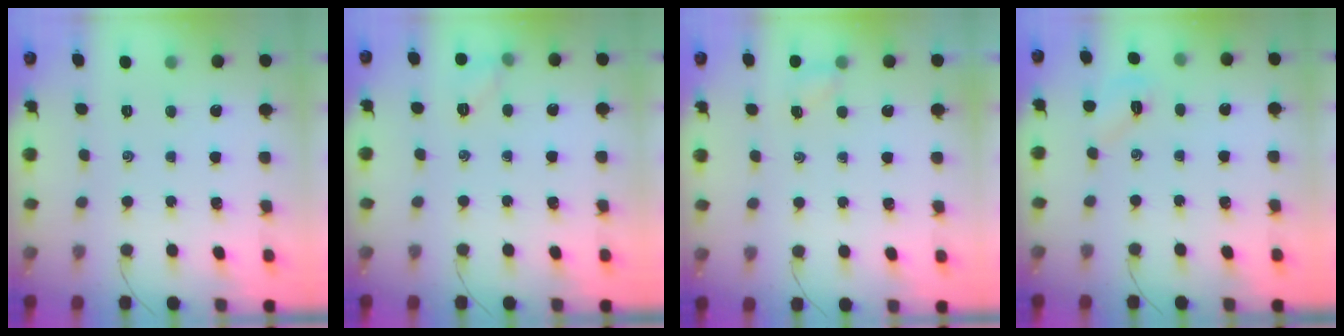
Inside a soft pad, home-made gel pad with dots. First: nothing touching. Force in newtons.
{"total": 6.0, "press": 5.9, "slide": 1.2}
{"total": 2.7, "press": 2.5, "slide": 0.8}
{"total": 7.0, "press": 6.8, "slide": 1.5}